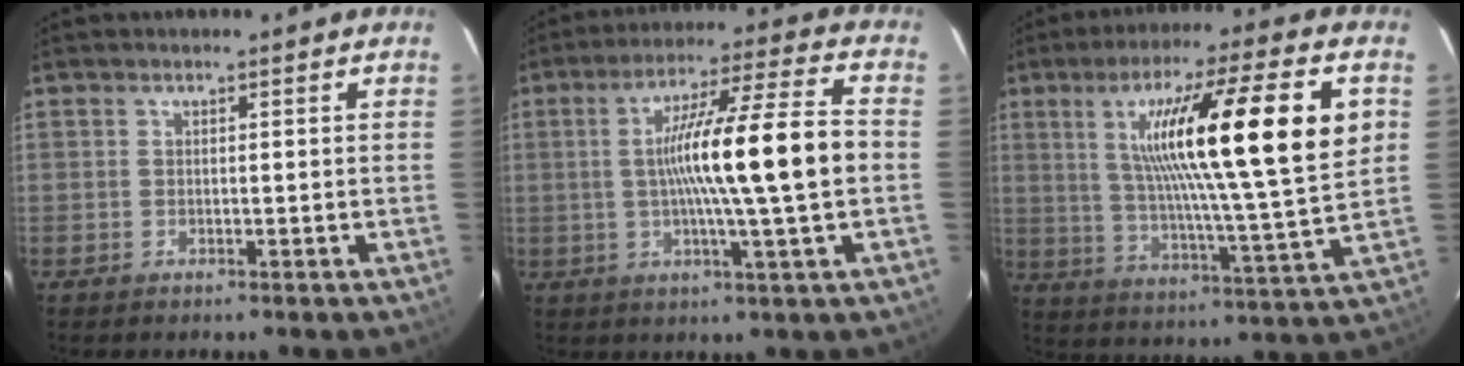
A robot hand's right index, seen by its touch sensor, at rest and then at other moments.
{"total": 16.1, "force": [-0.6, -0.2, 16.1], "torque": [-0.267, 0.012, -0.013]}
{"total": 23.1, "force": [5.8, 0.9, 22.3], "torque": [-0.363, 0.009, 0.080]}